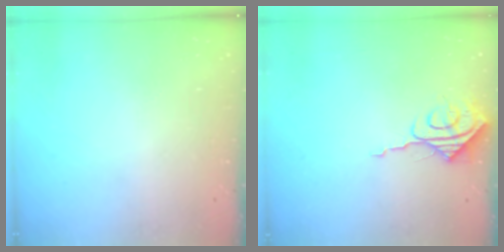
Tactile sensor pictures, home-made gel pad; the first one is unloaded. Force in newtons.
{"total": 7.6, "press": 7.5, "slide": 0.7}